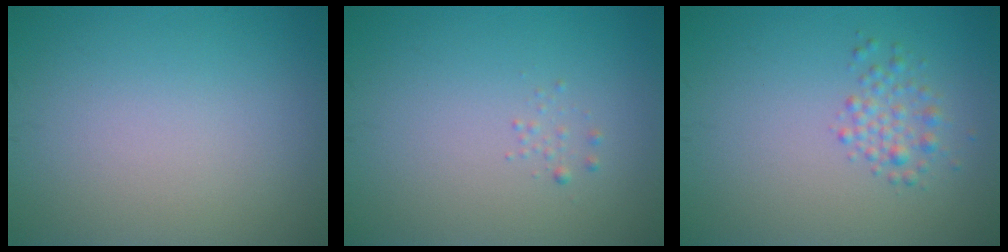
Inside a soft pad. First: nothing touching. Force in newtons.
{"total": 0.6, "press": 0.6, "slide": 0.0}
{"total": 1.9, "press": 1.9, "slide": 0.0}